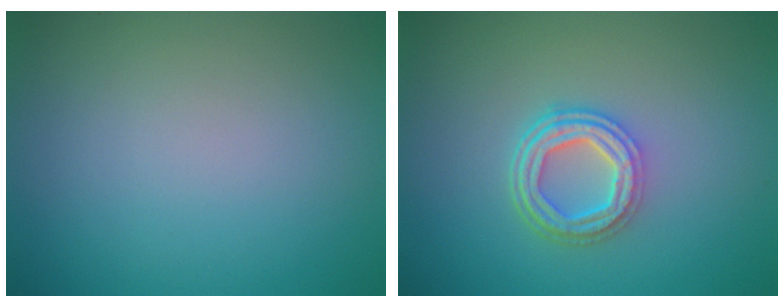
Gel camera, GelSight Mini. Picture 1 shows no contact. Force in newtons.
{"total": 4.3, "press": 3.3, "slide": 2.7}